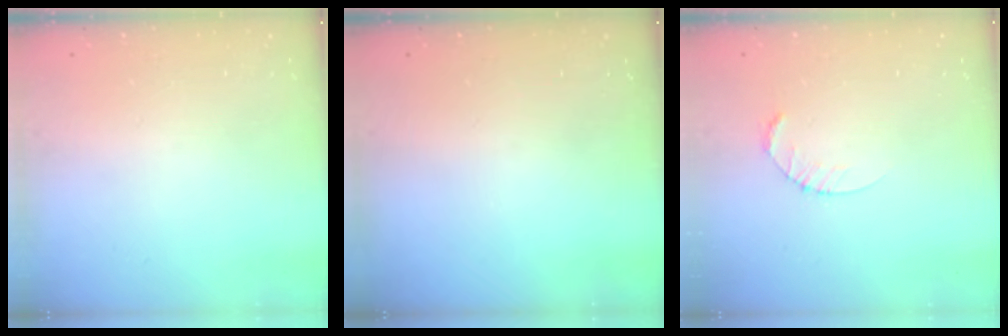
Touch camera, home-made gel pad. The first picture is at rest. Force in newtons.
{"total": 0.0}
{"total": 2.6, "press": 2.6, "slide": 0.4}